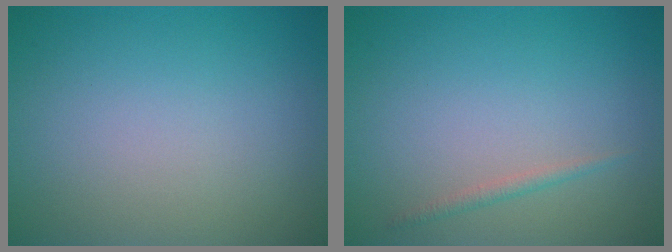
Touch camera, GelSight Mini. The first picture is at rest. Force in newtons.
{"total": 0.9, "press": 0.9, "slide": 0.1}